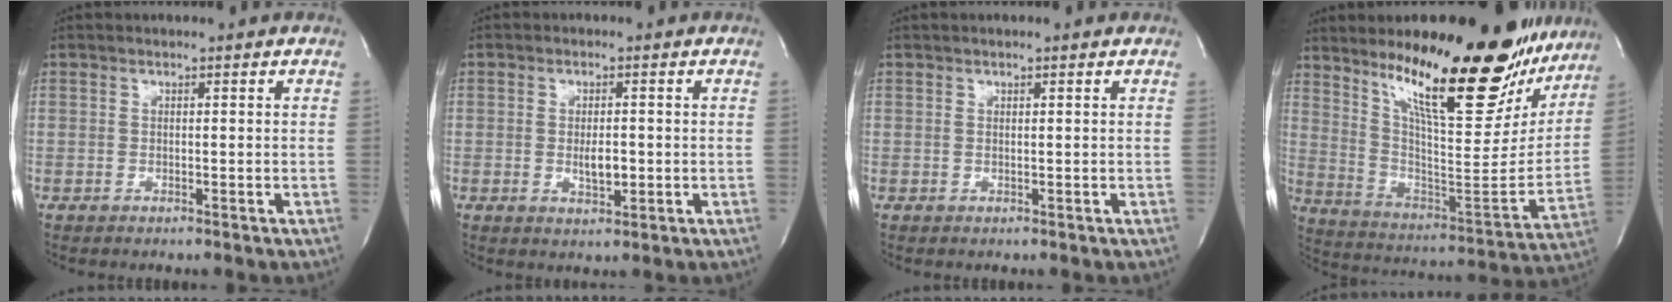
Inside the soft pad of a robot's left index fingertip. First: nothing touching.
{"total": 3.3, "force": [-0.4, 1.2, 3.1], "torque": [-0.054, -0.002, -0.004]}
{"total": 0.7, "force": [0.4, -0.1, 0.5], "torque": [-0.015, 0.005, 0.007]}
{"total": 25.9, "force": [18.8, 6.2, 16.7], "torque": [-0.254, -0.028, 0.284]}